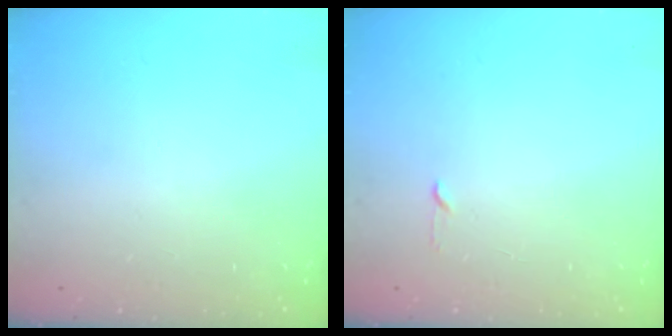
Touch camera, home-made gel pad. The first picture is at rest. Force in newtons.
{"total": 2.3, "press": 2.2, "slide": 0.3}